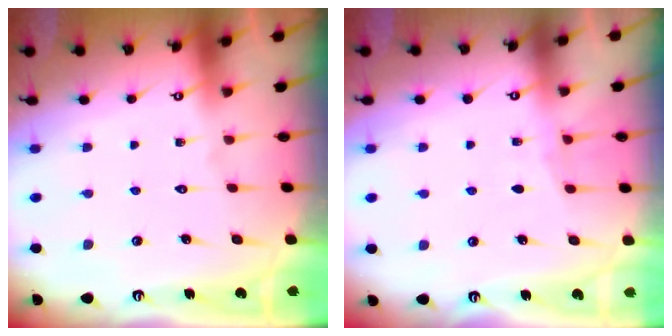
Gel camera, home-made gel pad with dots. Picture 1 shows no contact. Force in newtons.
{"total": 4.4, "press": 4.4, "slide": 0.6}